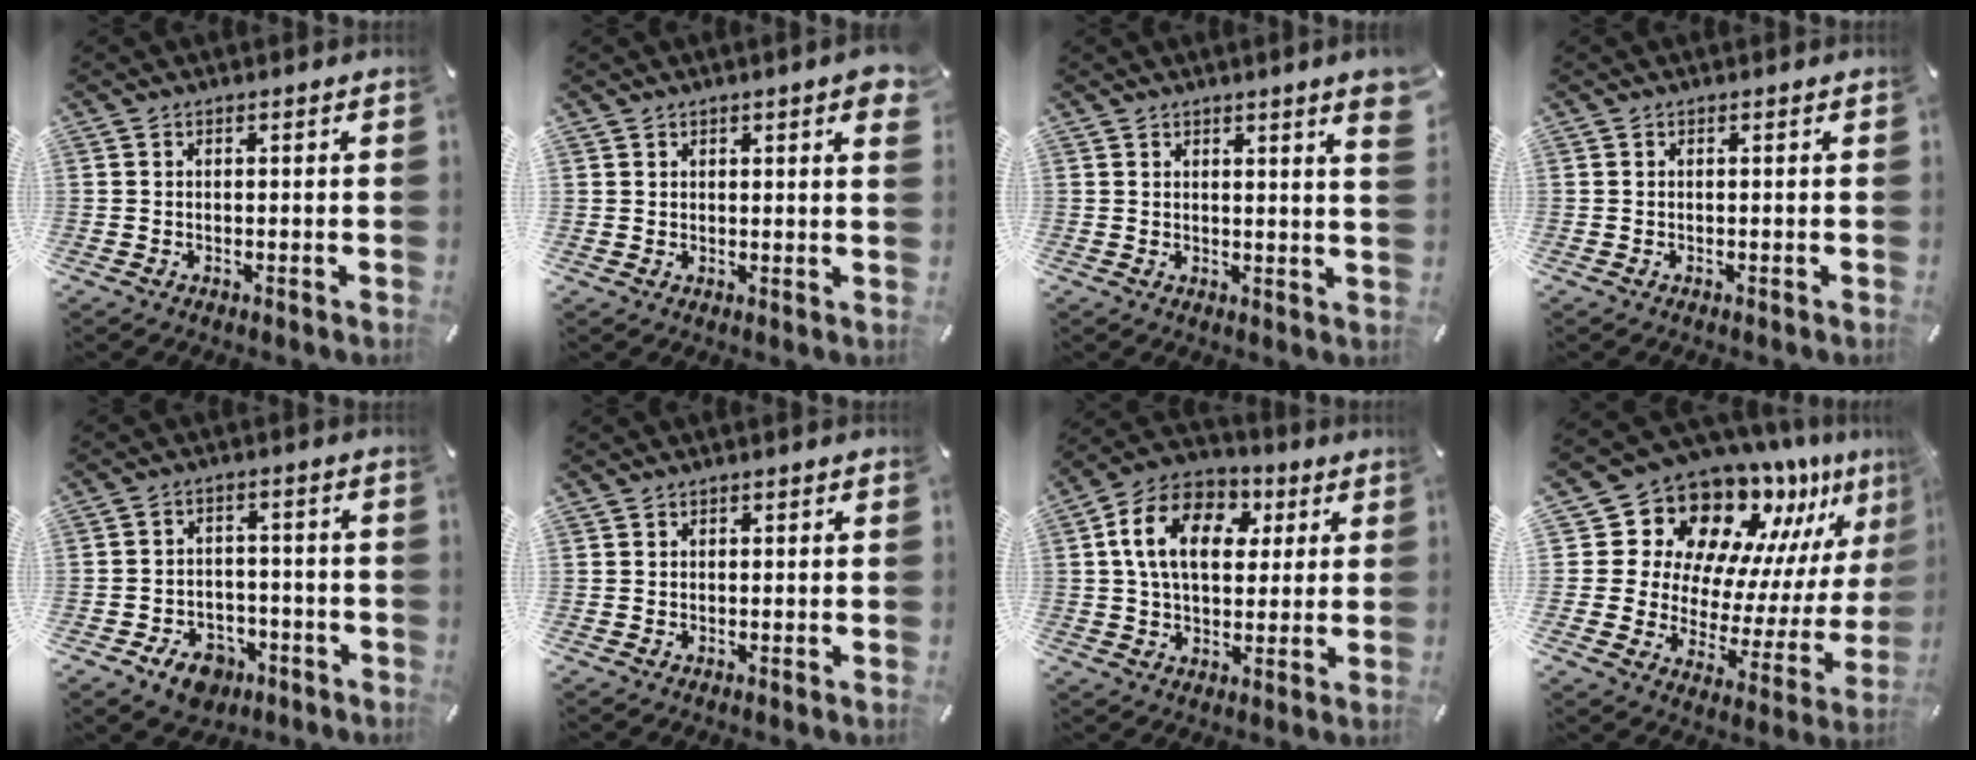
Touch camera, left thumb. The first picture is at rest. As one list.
[{"total": 2.2, "force": [1.7, 0.8, 1.1], "torque": [-0.008, -0.004, 0.029]}, {"total": 3.7, "force": [2.3, 0.1, 2.9], "torque": [-0.044, -0.012, 0.037]}, {"total": 0.0}, {"total": 7.6, "force": [-4.4, 5.4, 3.1], "torque": [-0.060, 0.030, -0.078]}, {"total": 0.7, "force": [0.3, 0.6, 0.0], "torque": [0.002, 0.002, 0.006]}, {"total": 15.4, "force": [3.7, 10.9, 10.2], "torque": [-0.193, 0.009, 0.064]}, {"total": 16.7, "force": [12.7, 9.5, 5.0], "torque": [-0.084, -0.130, 0.222]}]